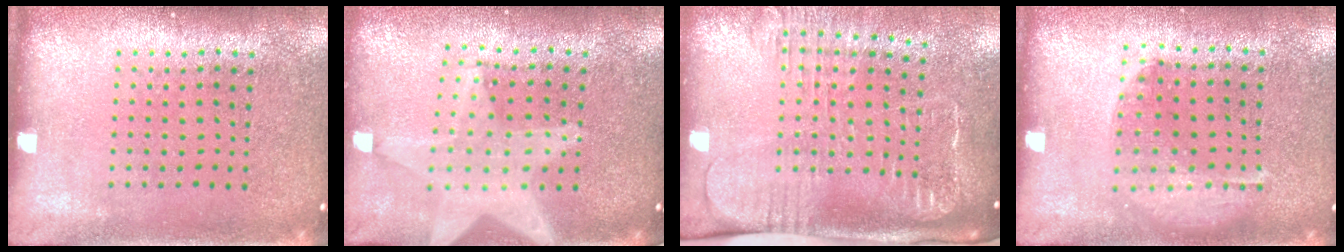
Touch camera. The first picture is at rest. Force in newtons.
{"total": 2.2, "press": 1.8, "slide": 1.2}
{"total": 2.7, "press": 2.1, "slide": 1.7}
{"total": 1.3, "press": 1.2, "slide": 0.4}